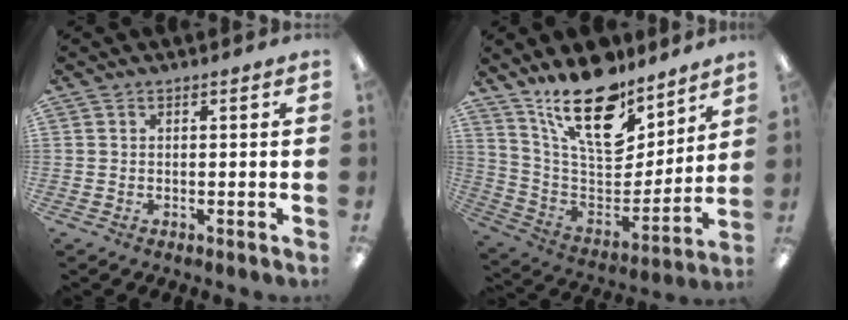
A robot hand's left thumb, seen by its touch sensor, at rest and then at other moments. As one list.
[{"total": 21.3, "force": [14.9, 9.4, 11.9], "torque": [-0.204, -0.101, 0.267]}]